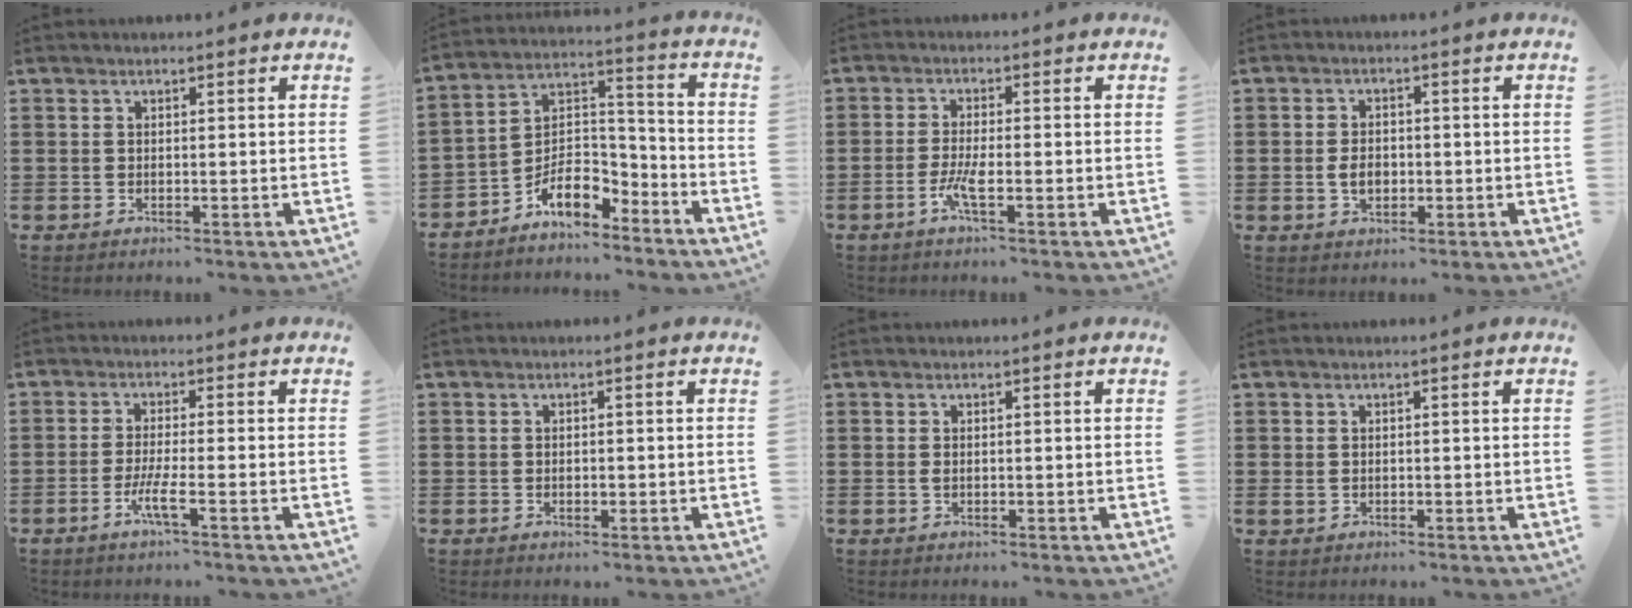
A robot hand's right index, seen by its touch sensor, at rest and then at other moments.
{"total": 7.9, "force": [-5.7, 3.8, 3.8], "torque": [-0.077, 0.006, -0.108]}
{"total": 3.9, "force": [-1.9, 0.6, 3.4], "torque": [-0.085, -0.009, -0.042]}
{"total": 3.2, "force": [-0.5, 2.0, 2.4], "torque": [-0.055, -0.001, -0.012]}
{"total": 4.1, "force": [-2.1, 0.0, 3.5], "torque": [-0.075, -0.012, -0.040]}
{"total": 0.7, "force": [-0.2, 0.4, 0.6], "torque": [-0.013, -0.002, -0.003]}
{"total": 0.8, "force": [0.0, 0.3, 0.7], "torque": [-0.017, -0.002, -0.001]}
{"total": 0.8, "force": [0.1, 0.8, 0.3], "torque": [-0.009, 0.005, 0.000]}